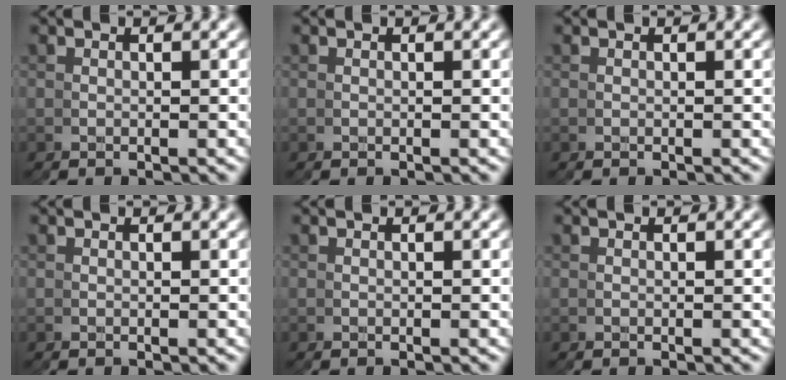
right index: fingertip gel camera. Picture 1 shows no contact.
{"total": 0.0}
{"total": 0.0}
{"total": 0.0}
{"total": 0.0}
{"total": 0.0}